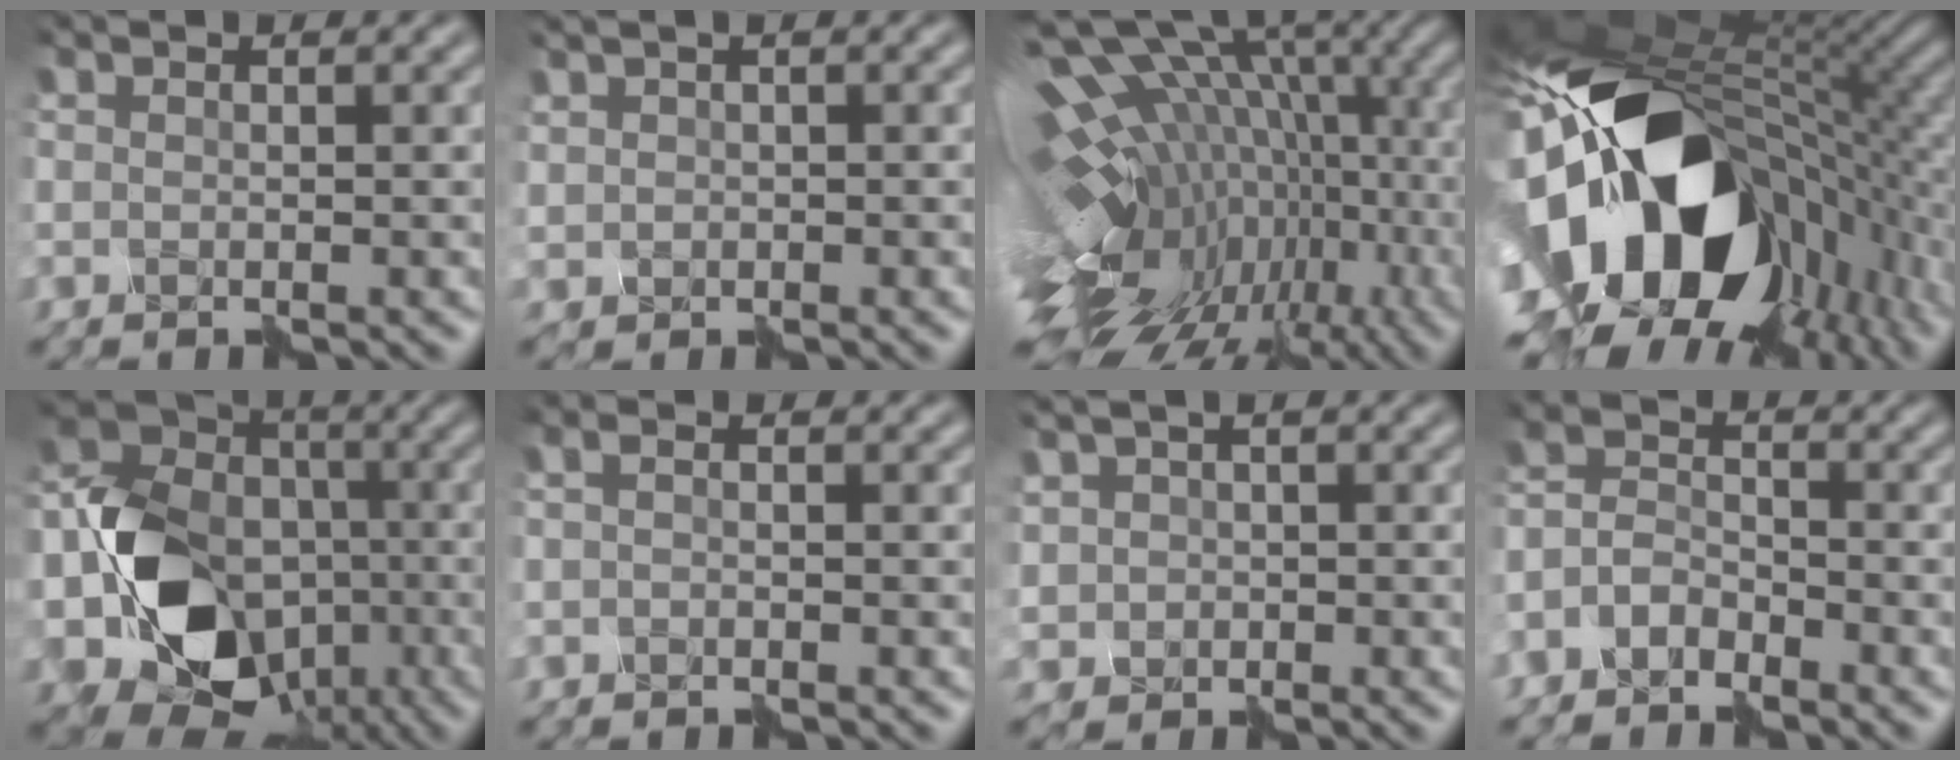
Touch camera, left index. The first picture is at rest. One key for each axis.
{"total": 0.7, "fx": 0.2, "fy": 0.3, "fz": -0.7, "tx": 0.012, "ty": 0.005, "tz": 0.011}
{"total": 16.5, "fx": -3.0, "fy": 9.7, "fz": 13.1, "tx": -0.200, "ty": 0.021, "tz": -0.017}
{"total": 19.5, "fx": -1.9, "fy": 13.6, "fz": 13.9, "tx": -0.277, "ty": -0.036, "tz": 0.002}
{"total": 12.5, "fx": -4.4, "fy": 10.1, "fz": 6.0, "tx": -0.122, "ty": -0.011, "tz": -0.074}
{"total": 0.6, "fx": -0.5, "fy": 0.0, "fz": 0.3, "tx": -0.015, "ty": 0.005, "tz": -0.008}
{"total": 1.4, "fx": -0.1, "fy": 1.2, "fz": -0.6, "tx": 0.014, "ty": 0.003, "tz": 0.009}
{"total": 2.6, "fx": -2.3, "fy": 1.1, "fz": 0.4, "tx": -0.017, "ty": 0.014, "tz": -0.052}